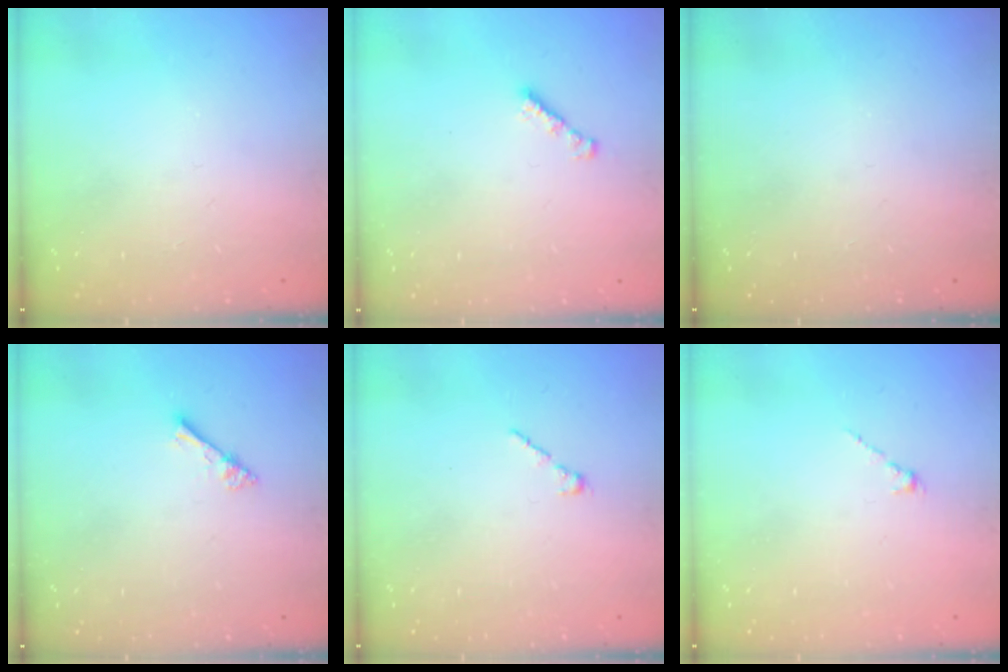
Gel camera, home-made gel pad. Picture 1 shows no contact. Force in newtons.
{"total": 1.9, "press": 1.9, "slide": 0.5}
{"total": 0.0}
{"total": 1.8, "press": 1.8, "slide": 0.1}
{"total": 1.7, "press": 1.7, "slide": 0.5}
{"total": 0.0}